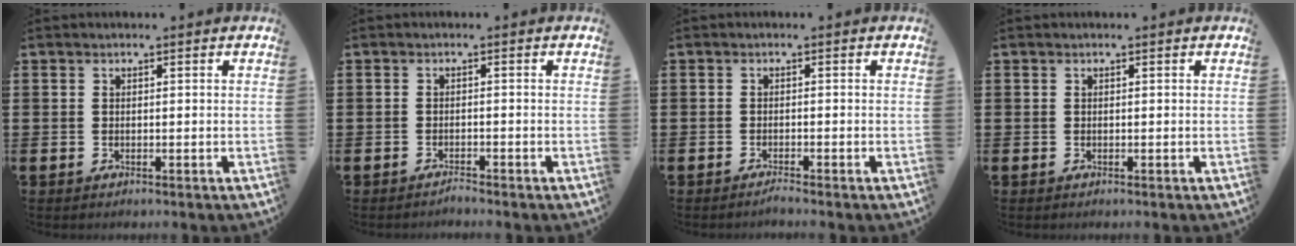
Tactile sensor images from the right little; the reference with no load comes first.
{"total": 0.9, "force": [-0.9, 0.0, 0.1], "torque": [-0.004, -0.001, -0.019]}
{"total": 0.8, "force": [-0.8, -0.1, 0.3], "torque": [-0.006, -0.004, -0.015]}
{"total": 0.0}